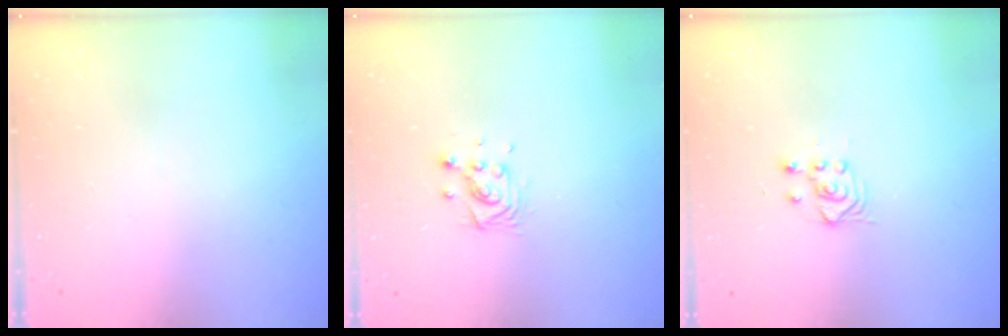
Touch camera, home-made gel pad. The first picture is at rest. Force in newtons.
{"total": 5.2, "press": 5.2, "slide": 0.1}
{"total": 3.3, "press": 3.0, "slide": 1.4}